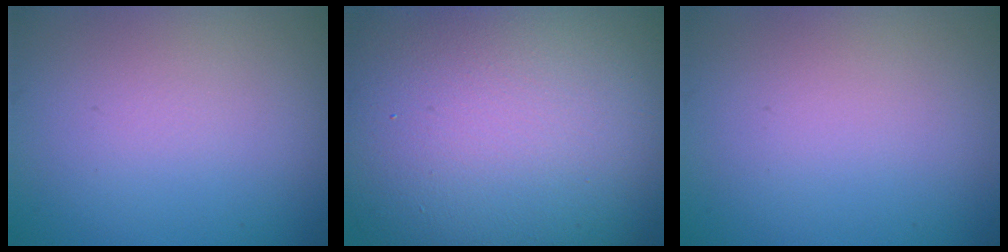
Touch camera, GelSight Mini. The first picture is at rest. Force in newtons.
{"total": 19.6, "press": 19.6, "slide": 0.8}
{"total": 0.0}